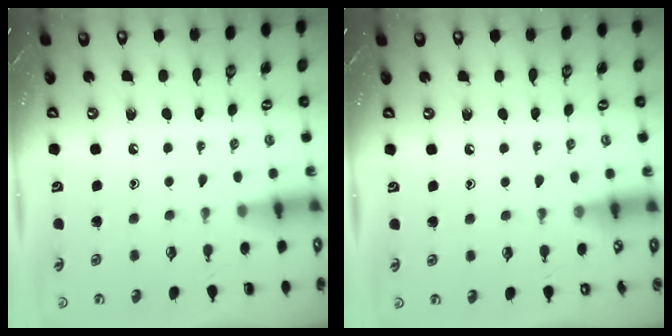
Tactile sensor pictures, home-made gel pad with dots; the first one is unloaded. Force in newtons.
{"total": 3.0, "press": 2.9, "slide": 0.4}